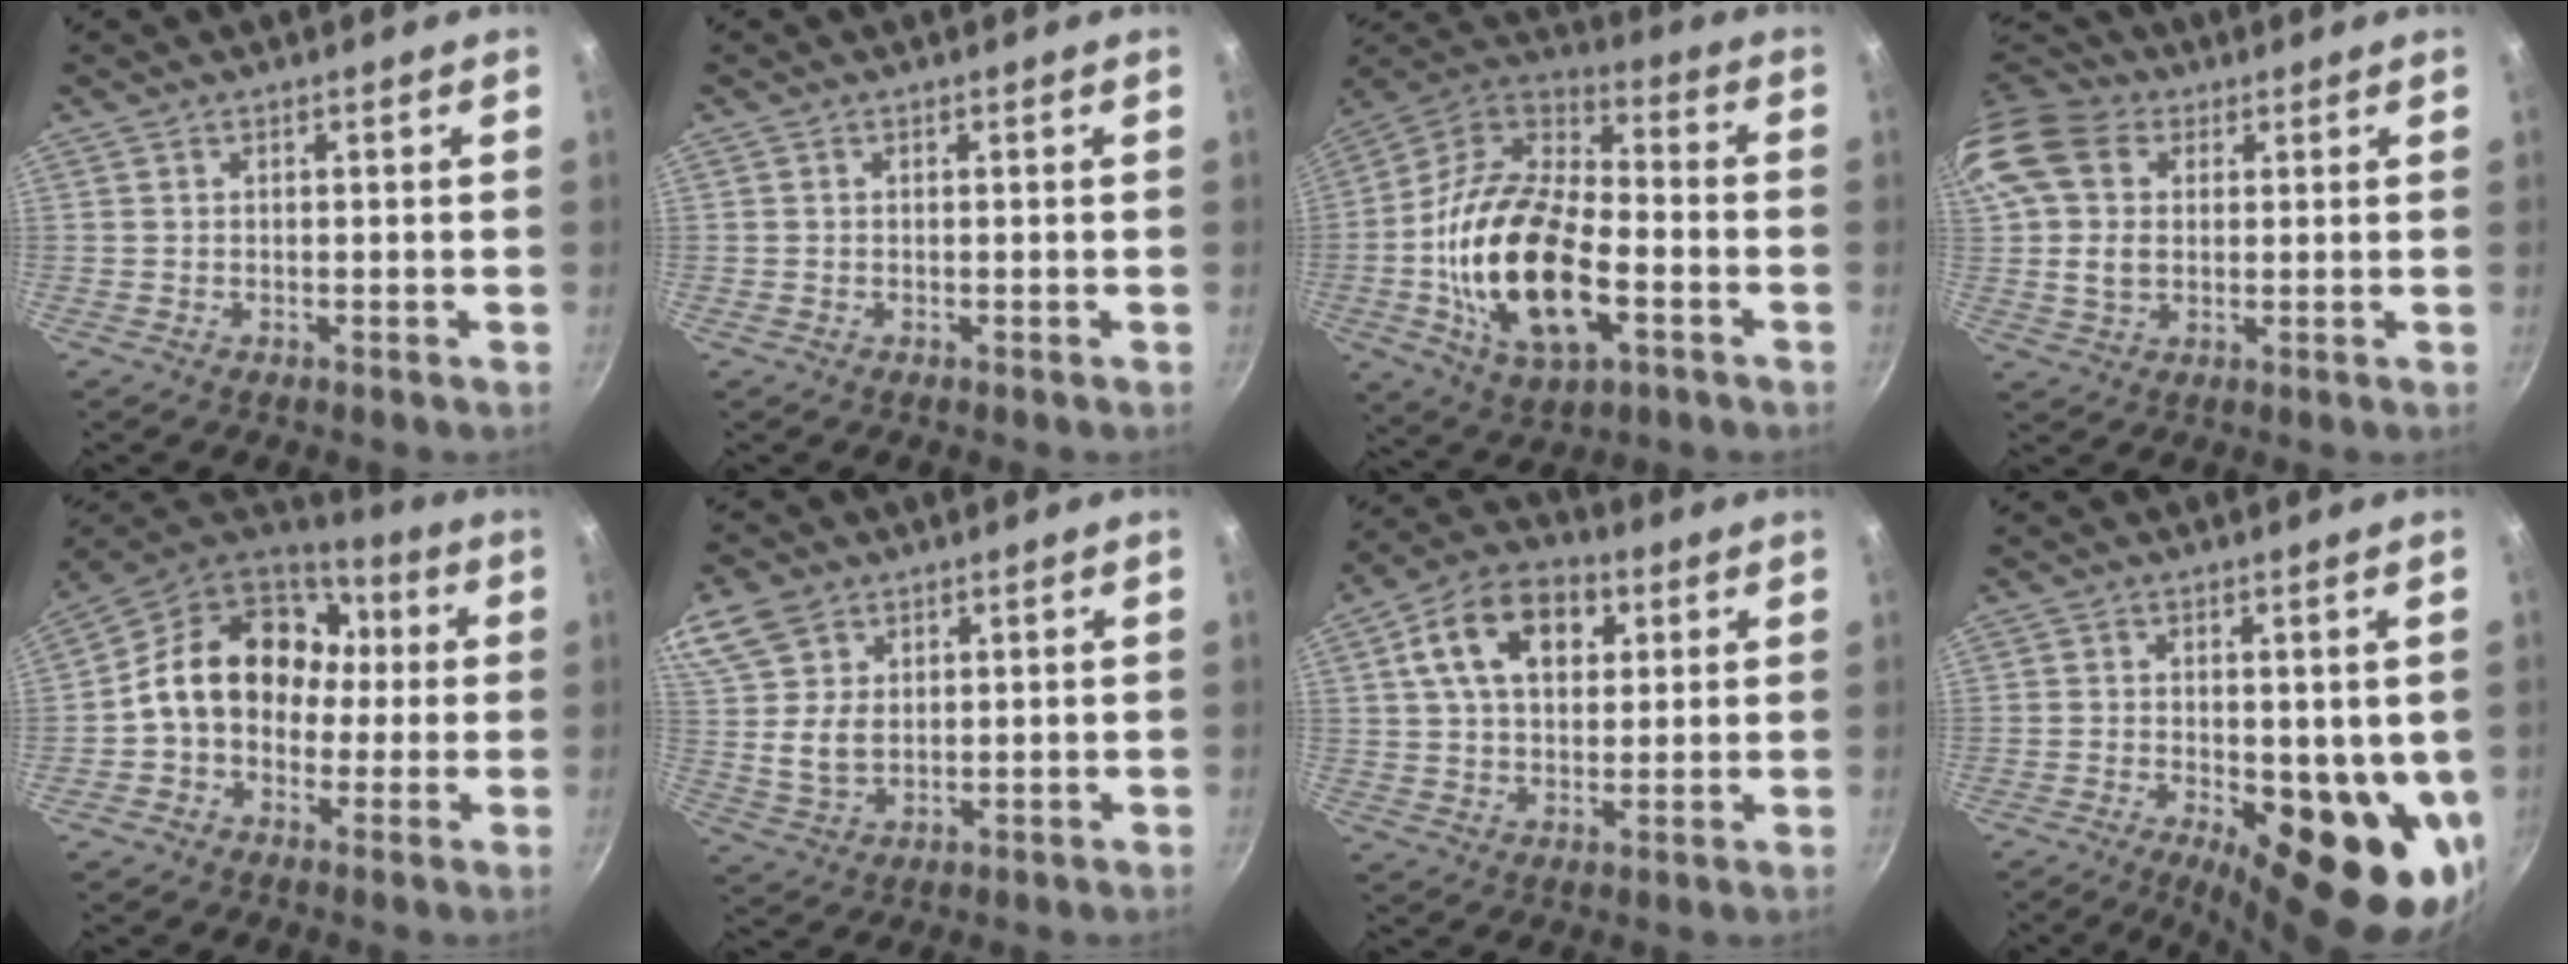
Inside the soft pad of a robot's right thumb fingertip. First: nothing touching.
{"total": 0.0}
{"total": 24.5, "force": [-5.6, 13.3, 19.8], "torque": [-0.366, 0.030, -0.109]}
{"total": 17.2, "force": [4.6, 12.8, 10.5], "torque": [-0.219, 0.020, 0.075]}
{"total": 17.9, "force": [1.0, 14.2, 10.9], "torque": [-0.142, 0.052, 0.002]}
{"total": 11.1, "force": [4.9, 7.8, 6.2], "torque": [-0.109, -0.014, 0.098]}
{"total": 14.0, "force": [4.7, 9.3, 9.4], "torque": [-0.137, 0.006, 0.066]}
{"total": 16.9, "force": [-3.0, 7.2, 15.0], "torque": [-0.170, -0.031, -0.031]}